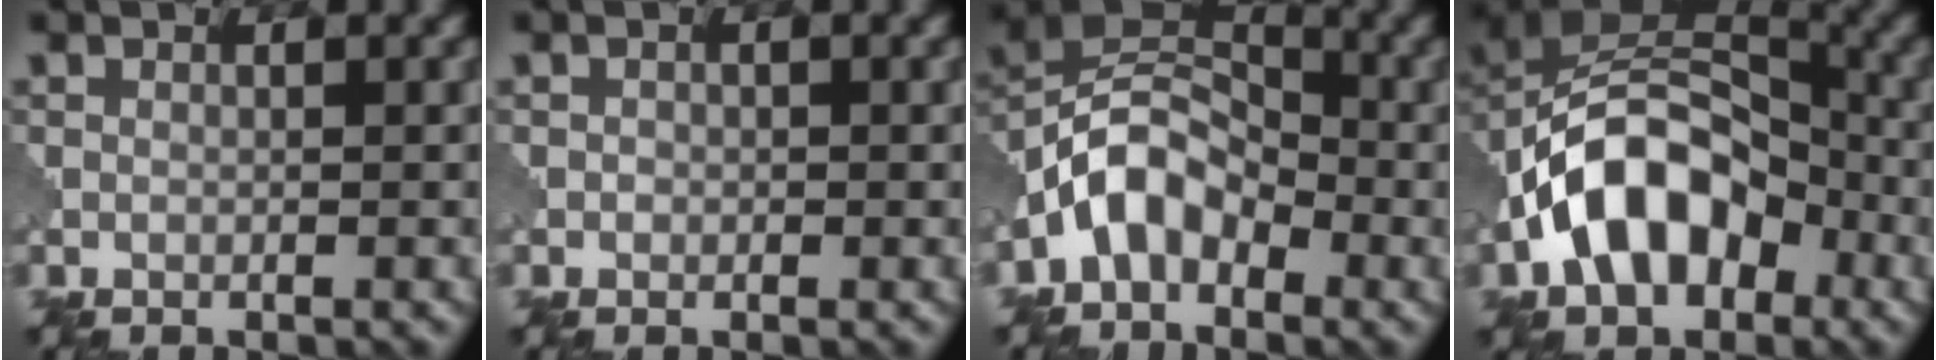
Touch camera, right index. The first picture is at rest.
{"total": 0.5, "force": [-0.1, 0.5, 0.1], "torque": [0.002, -0.003, -0.003]}
{"total": 6.2, "force": [-2.8, 3.9, 3.9], "torque": [-0.069, 0.016, -0.066]}
{"total": 11.2, "force": [-3.6, 7.3, 7.7], "torque": [-0.129, 0.016, -0.080]}